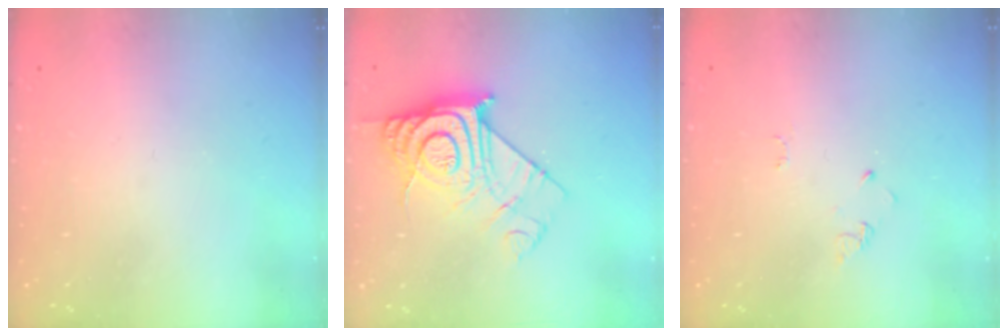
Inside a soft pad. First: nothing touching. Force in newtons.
{"total": 15.3, "press": 15.2, "slide": 1.1}
{"total": 2.6, "press": 2.6, "slide": 0.4}